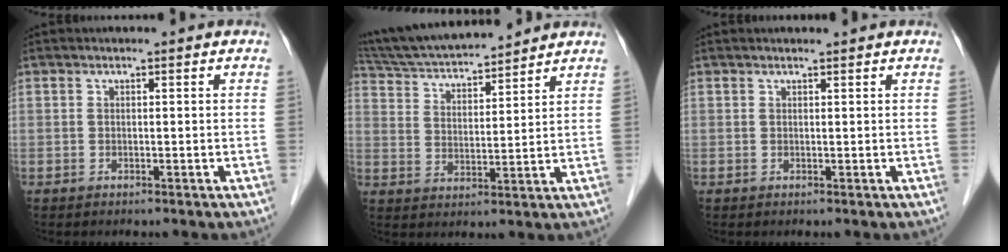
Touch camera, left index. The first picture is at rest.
{"total": 15.9, "force": [14.6, 2.2, 5.9], "torque": [-0.108, 0.028, 0.251]}
{"total": 1.1, "force": [1.1, 0.0, 0.3], "torque": [-0.006, 0.009, 0.020]}